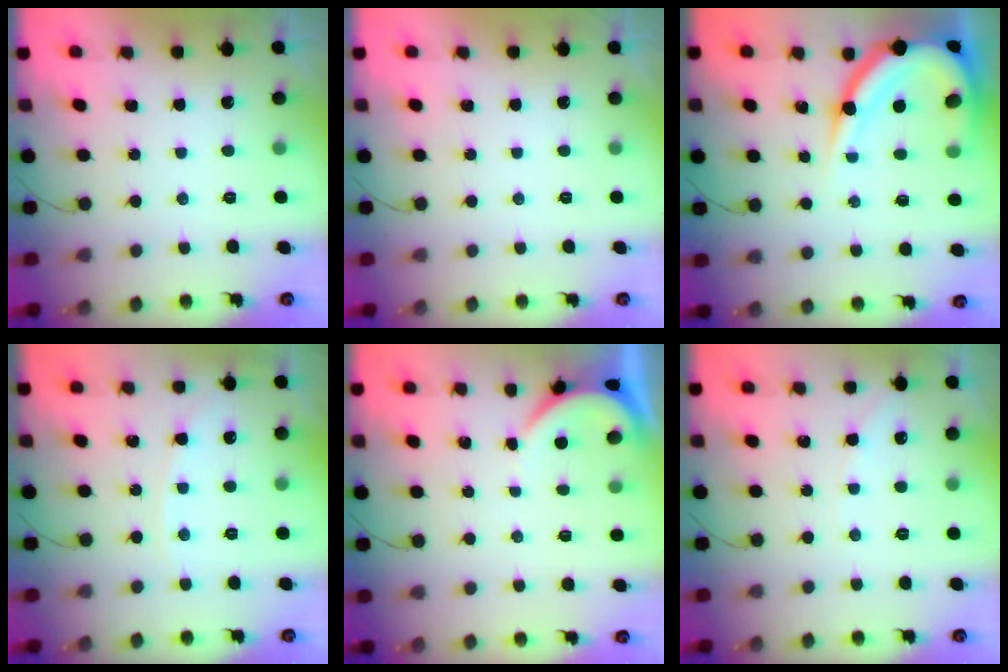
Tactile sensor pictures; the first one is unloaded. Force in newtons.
{"total": 0.0}
{"total": 14.2, "press": 14.1, "slide": 1.6}
{"total": 5.6, "press": 5.6, "slide": 0.8}
{"total": 2.9, "press": 2.8, "slide": 0.3}
{"total": 4.4, "press": 4.4, "slide": 0.3}